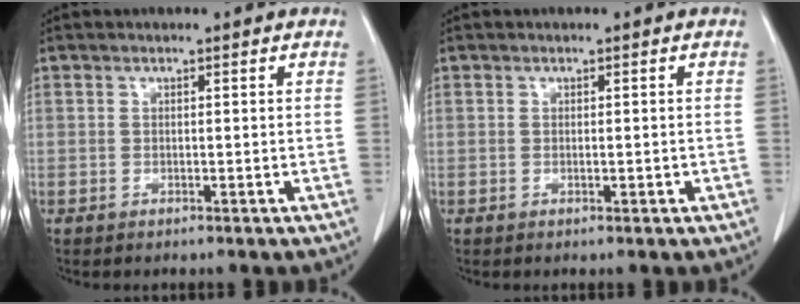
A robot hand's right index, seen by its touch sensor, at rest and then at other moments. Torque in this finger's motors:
{"motor_torque": [-0.14, -0.02, 0.00, 0.00]}